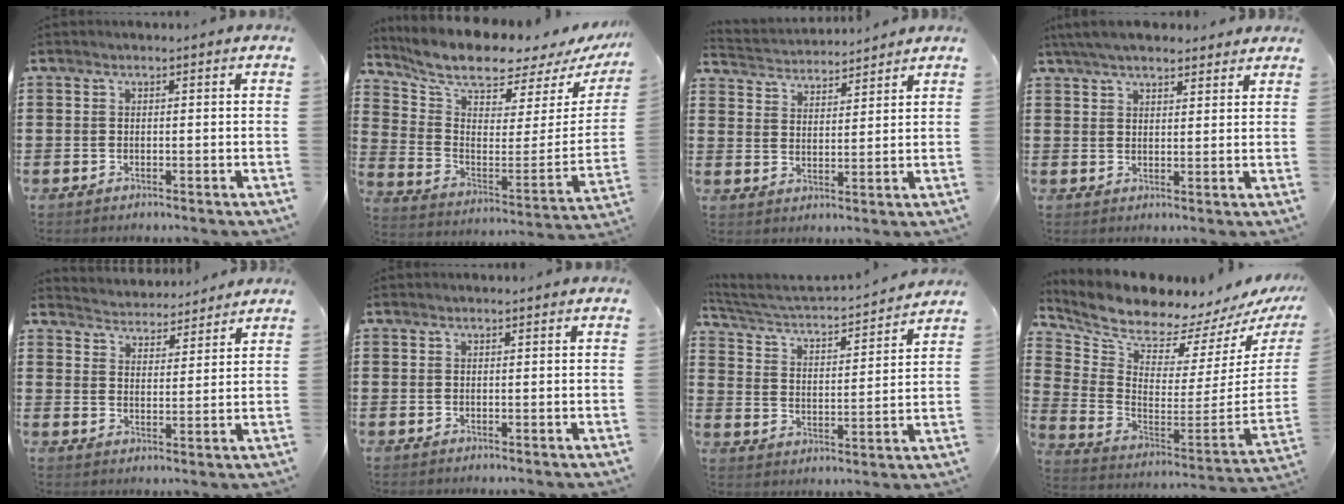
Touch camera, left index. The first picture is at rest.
{"total": 7.6, "force": [7.0, 1.0, 2.9], "torque": [-0.087, -0.069, 0.116]}
{"total": 3.4, "force": [3.4, 0.3, -0.4], "torque": [-0.010, -0.019, 0.059]}
{"total": 5.1, "force": [4.6, 1.2, 2.0], "torque": [-0.051, -0.002, 0.086]}
{"total": 3.8, "force": [3.7, 0.2, -0.6], "torque": [-0.007, -0.025, 0.064]}
{"total": 0.0}
{"total": 3.0, "force": [2.8, 0.4, 1.1], "torque": [-0.042, -0.029, 0.035]}
{"total": 7.0, "force": [6.8, 0.8, 1.7], "torque": [-0.079, -0.080, 0.111]}